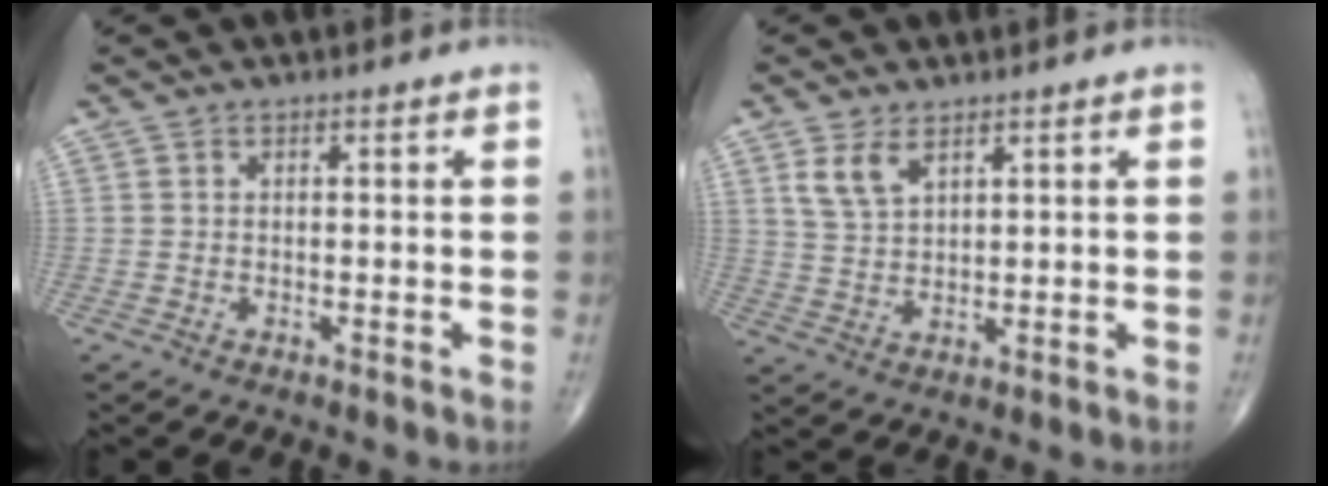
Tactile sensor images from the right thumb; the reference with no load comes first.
{"total": 4.9, "force": [2.8, 2.5, 3.1], "torque": [-0.057, -0.011, 0.062]}